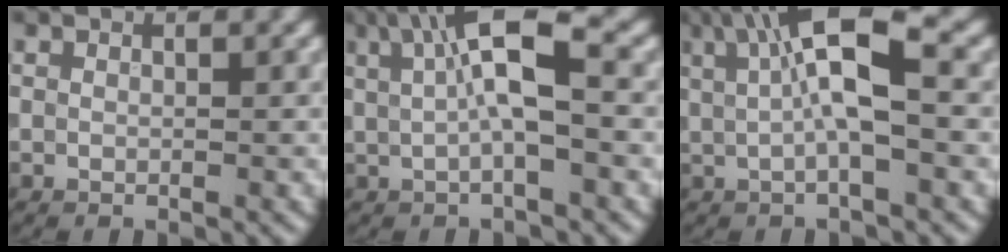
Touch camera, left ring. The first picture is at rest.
{"total": 6.3, "force": [1.4, 1.6, 6.0], "torque": [-0.099, 0.012, 0.019]}
{"total": 7.3, "force": [1.7, 1.9, 6.8], "torque": [-0.115, 0.014, 0.022]}